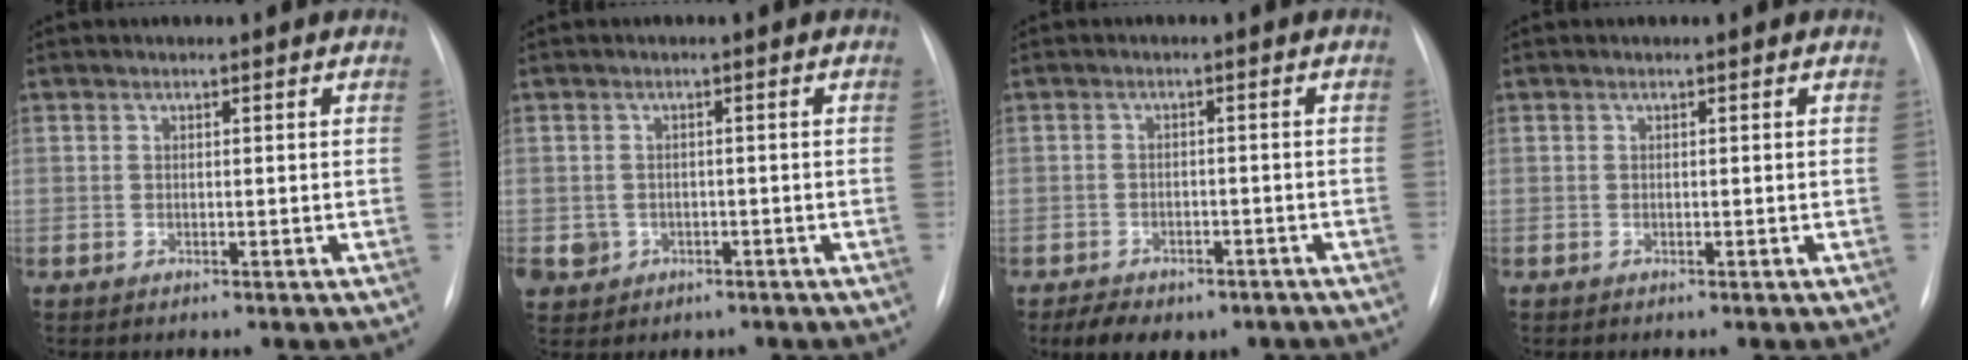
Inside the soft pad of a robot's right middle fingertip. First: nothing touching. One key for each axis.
{"total": 3.6, "fx": -1.3, "fy": 3.4, "fz": 0.4, "tx": -0.009, "ty": 0.007, "tz": -0.010}
{"total": 9.1, "fx": -6.6, "fy": 4.7, "fz": 4.1, "tx": -0.059, "ty": 0.008, "tz": -0.086}
{"total": 0.0}